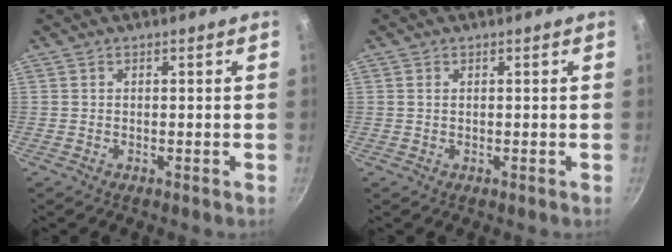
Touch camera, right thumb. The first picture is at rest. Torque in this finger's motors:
{"motor_torque": [-0.33, 0.14, -0.64, 0.17, -0.03]}